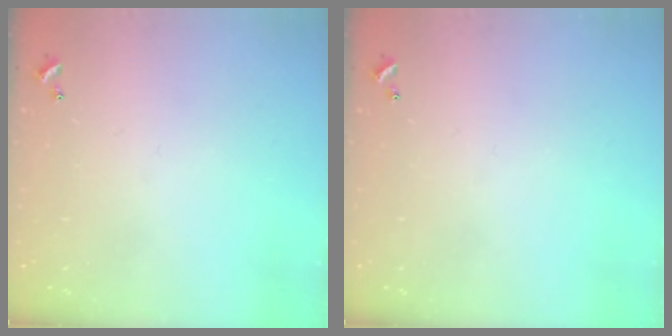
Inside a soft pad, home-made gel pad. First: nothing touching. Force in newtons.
{"total": 0.0}